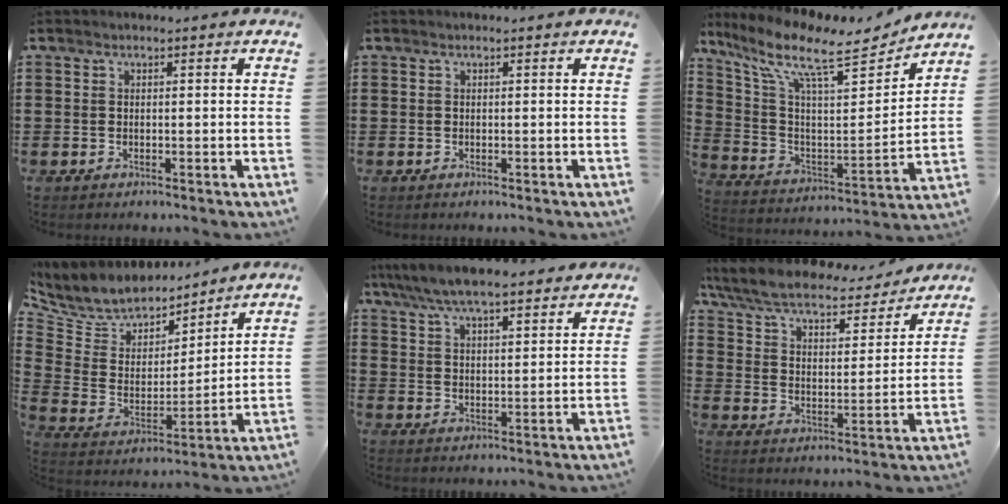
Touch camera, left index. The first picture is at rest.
{"total": 0.0}
{"total": 12.3, "force": [9.3, 2.7, 7.5], "torque": [-0.167, -0.063, 0.152]}
{"total": 6.7, "force": [5.9, 3.1, 0.1], "torque": [-0.050, -0.046, 0.105]}
{"total": 6.5, "force": [5.9, 1.1, 2.5], "torque": [-0.070, -0.019, 0.106]}
{"total": 7.3, "force": [6.4, 1.2, 3.3], "torque": [-0.092, -0.041, 0.107]}